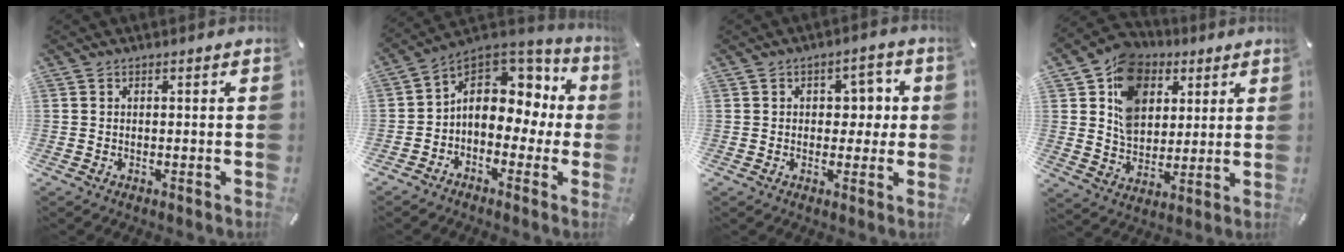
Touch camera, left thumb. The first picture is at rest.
{"total": 11.3, "force": [2.1, 8.9, 6.6], "torque": [-0.103, -0.018, 0.039]}
{"total": 5.9, "force": [0.5, 4.4, 3.9], "torque": [-0.042, -0.003, -0.002]}
{"total": 13.7, "force": [5.6, 10.9, 6.1], "torque": [-0.111, -0.019, 0.109]}